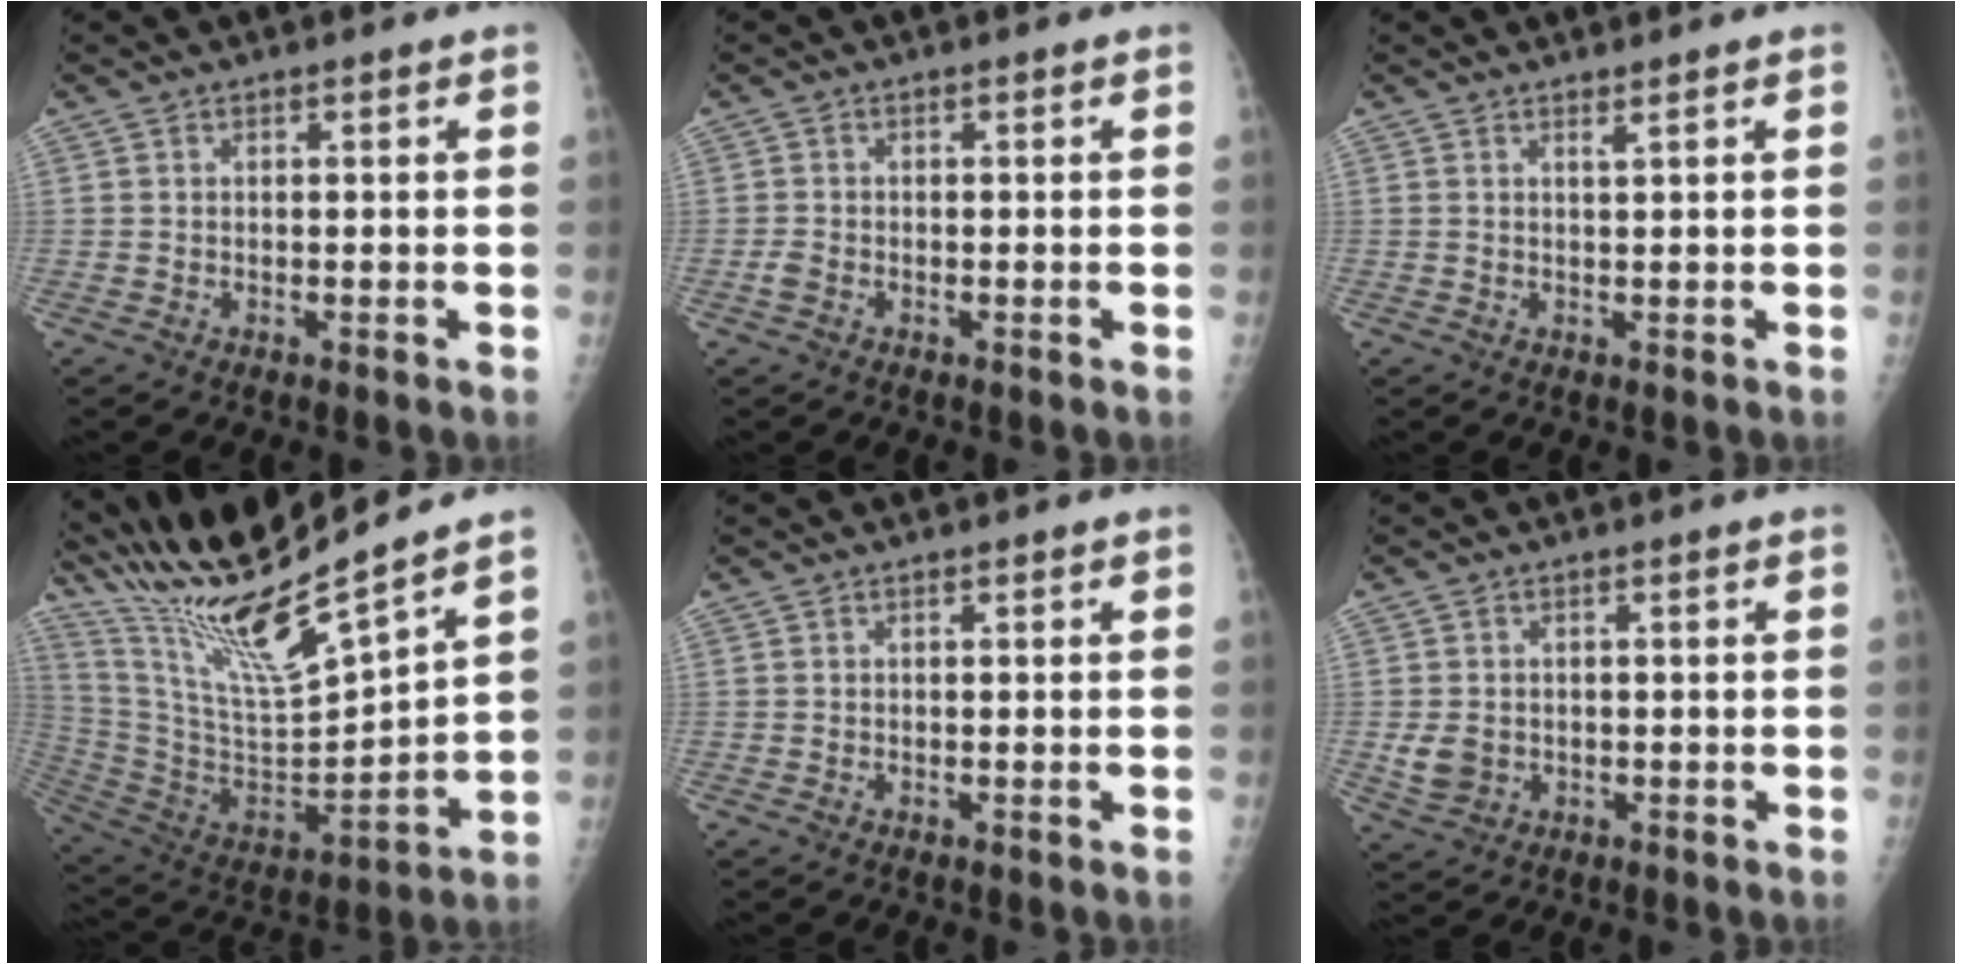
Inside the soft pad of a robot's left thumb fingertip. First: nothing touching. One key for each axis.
{"total": 1.8, "fx": -0.8, "fy": 1.3, "fz": 1.0, "tx": -0.022, "ty": 0.002, "tz": -0.016}
{"total": 0.7, "fx": 0.5, "fy": -0.2, "fz": 0.4, "tx": -0.010, "ty": -0.011, "tz": 0.009}
{"total": 21.1, "fx": 18.0, "fy": 0.5, "fz": 11.1, "tx": -0.190, "ty": -0.094, "tz": 0.345}
{"total": 0.0}
{"total": 4.5, "fx": -0.5, "fy": 3.8, "fz": 2.3, "tx": -0.036, "ty": 0.000, "tz": -0.001}